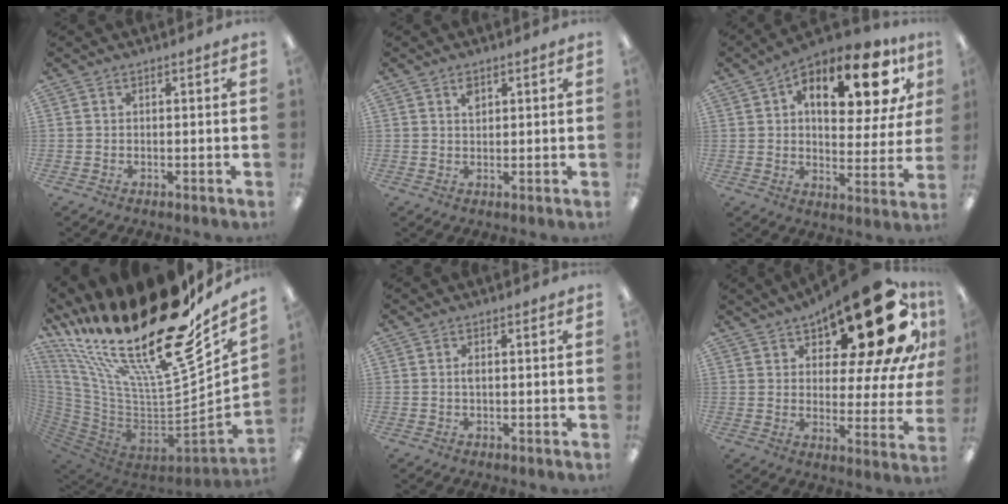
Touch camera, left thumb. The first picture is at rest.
{"total": 2.3, "force": [1.3, 1.2, 1.4], "torque": [-0.016, -0.005, 0.020]}
{"total": 18.7, "force": [9.9, 8.6, 13.4], "torque": [-0.187, -0.041, 0.156]}
{"total": 32.8, "force": [21.1, 10.6, 22.7], "torque": [-0.362, -0.199, 0.372]}
{"total": 1.7, "force": [0.2, 0.5, 1.6], "torque": [-0.032, 0.002, 0.002]}
{"total": 25.1, "force": [15.4, 9.0, 17.7], "torque": [-0.236, -0.099, 0.246]}